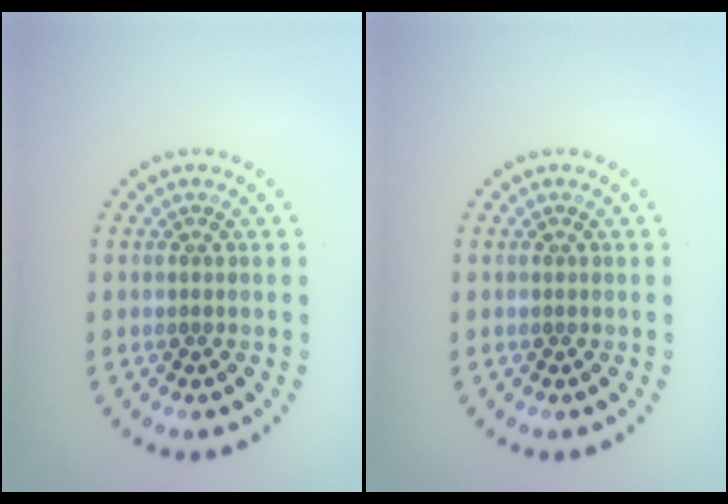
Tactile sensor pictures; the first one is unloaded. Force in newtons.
{"total": 0.0}